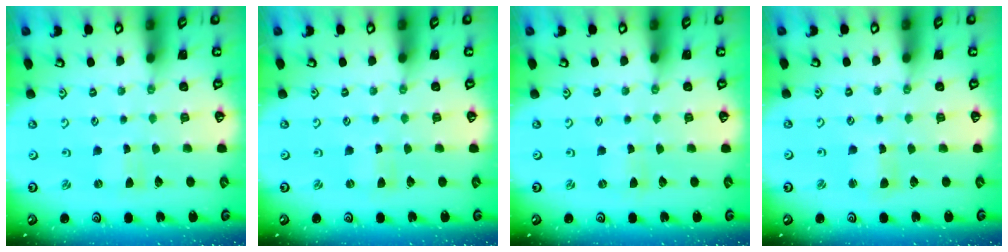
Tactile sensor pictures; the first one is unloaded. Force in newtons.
{"total": 0.0}
{"total": 0.0}
{"total": 2.2, "press": 2.2, "slide": 0.3}